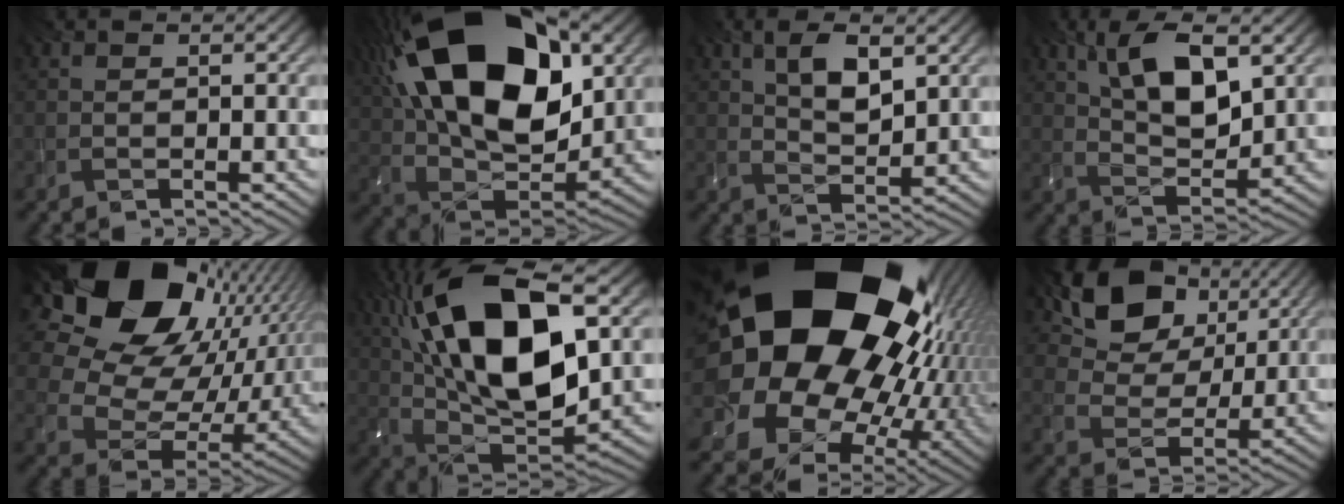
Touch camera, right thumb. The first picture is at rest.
{"total": 23.4, "force": [8.1, 13.4, 17.3], "torque": [-0.361, 0.046, 0.133]}
{"total": 6.6, "force": [2.8, 2.9, 5.2], "torque": [-0.105, -0.002, 0.051]}
{"total": 11.0, "force": [4.3, 5.0, 8.8], "torque": [-0.171, 0.006, 0.082]}
{"total": 21.9, "force": [9.5, 14.6, 13.2], "torque": [-0.271, 0.028, 0.177]}
{"total": 20.1, "force": [6.0, 9.5, 16.7], "torque": [-0.331, 0.030, 0.094]}
{"total": 26.4, "force": [7.5, 20.8, 14.3], "torque": [-0.326, -0.037, 0.136]}
{"total": 12.1, "force": [6.6, 8.1, 6.0], "torque": [-0.122, 0.002, 0.113]}